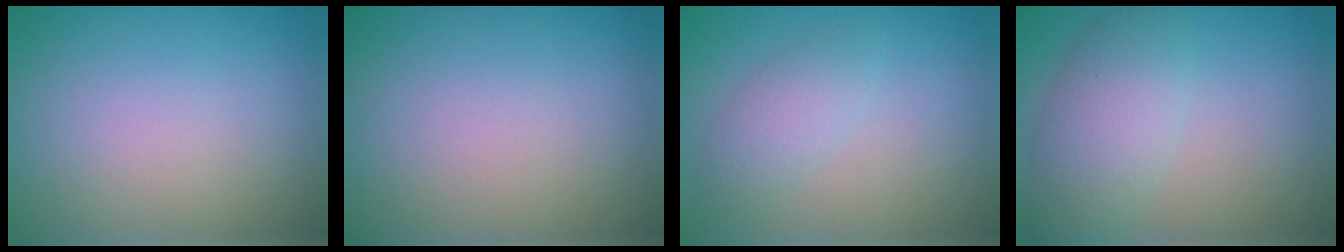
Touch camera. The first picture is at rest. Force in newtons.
{"total": 0.0}
{"total": 2.1, "press": 2.1, "slide": 0.1}
{"total": 4.3, "press": 4.3, "slide": 0.1}